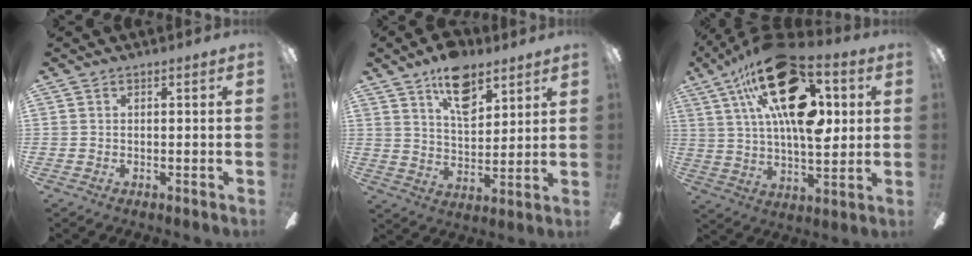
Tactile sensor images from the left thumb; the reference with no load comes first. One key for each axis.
{"total": 12.5, "fx": 8.1, "fy": 6.3, "fz": 7.2, "tx": -0.110, "ty": -0.030, "tz": 0.142}
{"total": 26.4, "fx": 10.7, "fy": 12.6, "fz": 20.6, "tx": -0.348, "ty": -0.038, "tz": 0.174}